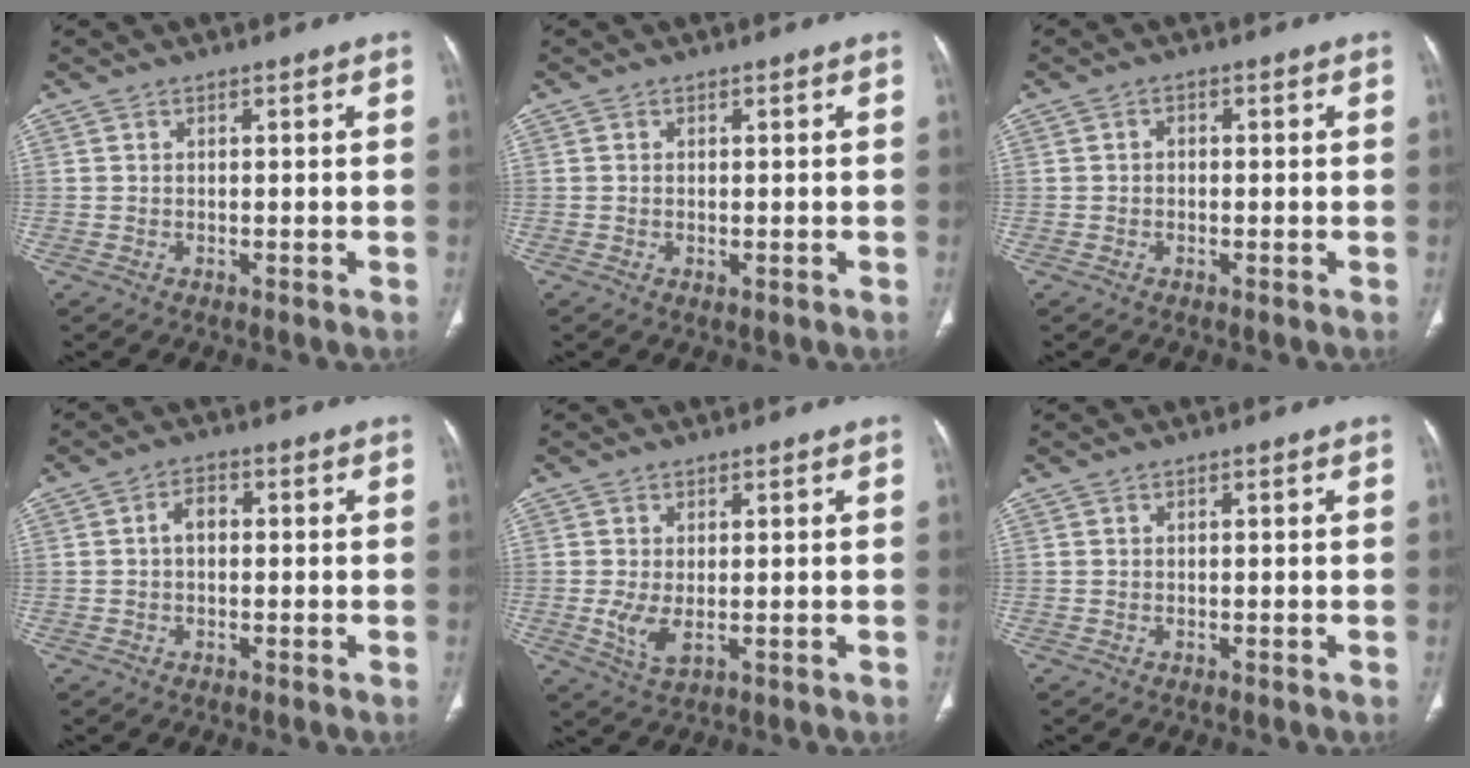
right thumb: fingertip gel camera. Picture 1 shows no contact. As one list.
[{"total": 0.6, "force": [-0.1, 0.3, 0.5], "torque": [-0.012, -0.003, -0.001]}, {"total": 1.3, "force": [-0.2, 1.0, 0.7], "torque": [-0.004, 0.005, -0.007]}, {"total": 3.2, "force": [0.0, 2.2, 2.3], "torque": [-0.033, 0.014, -0.005]}, {"total": 4.0, "force": [-0.2, 1.8, 3.6], "torque": [-0.077, -0.014, 0.003]}, {"total": 0.0}]